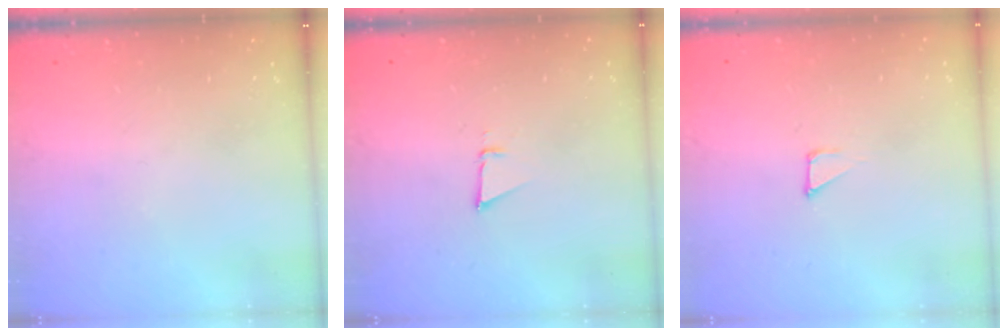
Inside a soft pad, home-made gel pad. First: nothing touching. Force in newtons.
{"total": 2.6, "press": 2.5, "slide": 0.8}
{"total": 1.2, "press": 1.2, "slide": 0.0}